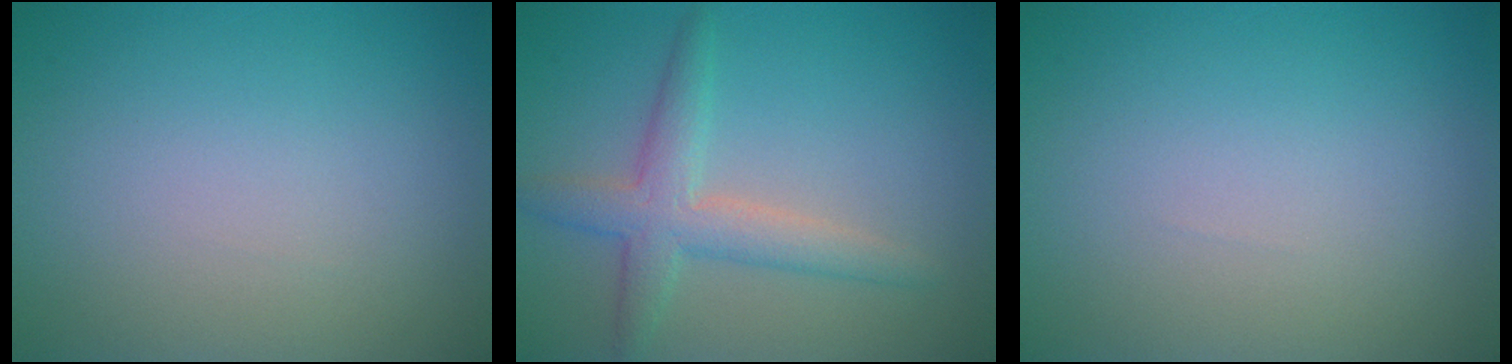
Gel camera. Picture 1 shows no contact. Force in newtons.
{"total": 3.7, "press": 3.7, "slide": 0.2}
{"total": 0.0}